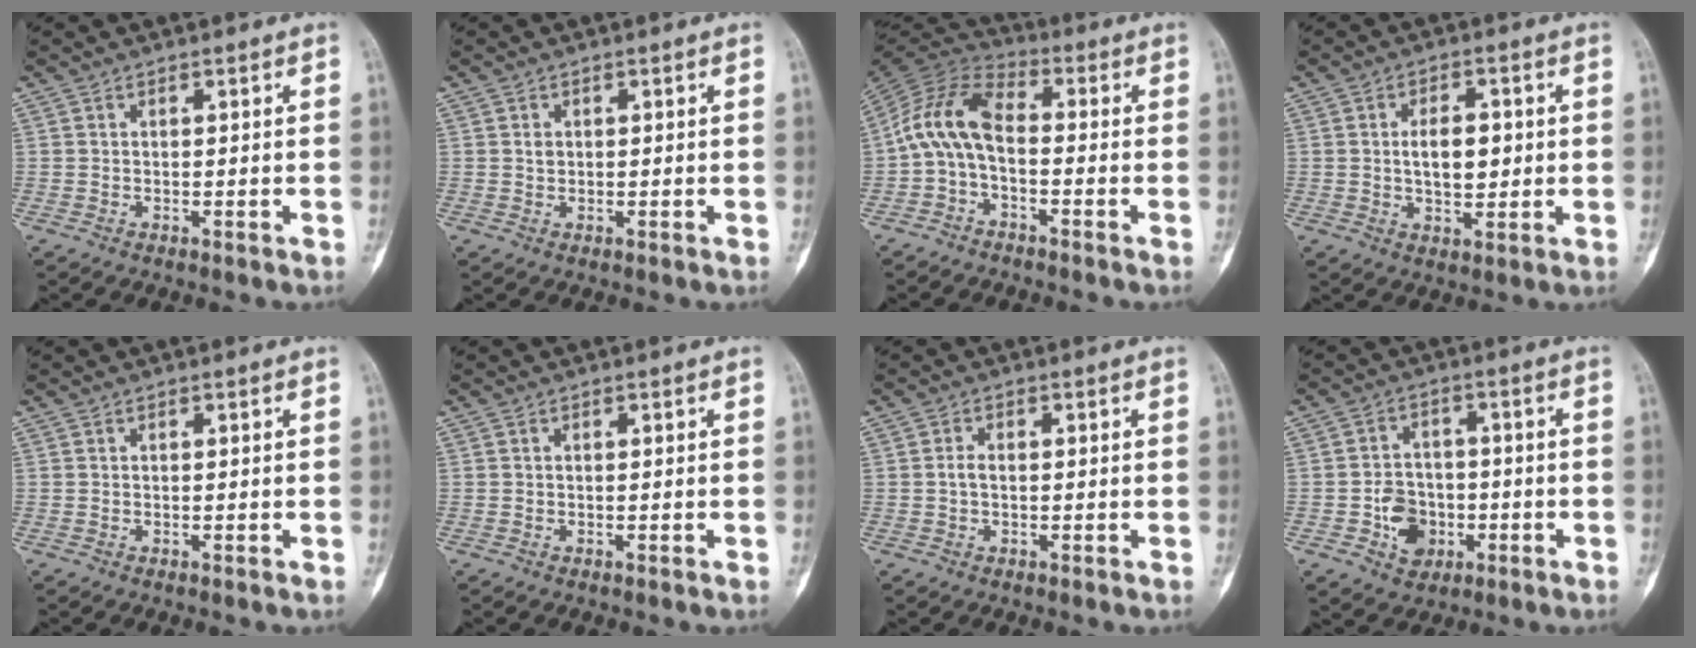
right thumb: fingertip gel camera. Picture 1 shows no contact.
{"total": 1.2, "force": [0.3, 1.0, 0.7], "torque": [-0.009, 0.001, 0.007]}
{"total": 9.8, "force": [-1.5, 5.4, 8.1], "torque": [-0.156, 0.037, -0.046]}
{"total": 7.1, "force": [0.6, 3.9, 5.9], "torque": [-0.078, -0.001, 0.011]}
{"total": 0.0}
{"total": 0.0}
{"total": 1.8, "force": [-0.1, 1.1, 1.4], "torque": [-0.028, 0.006, -0.004]}
{"total": 7.6, "force": [-2.3, 6.2, 3.7], "torque": [-0.027, 0.018, -0.038]}